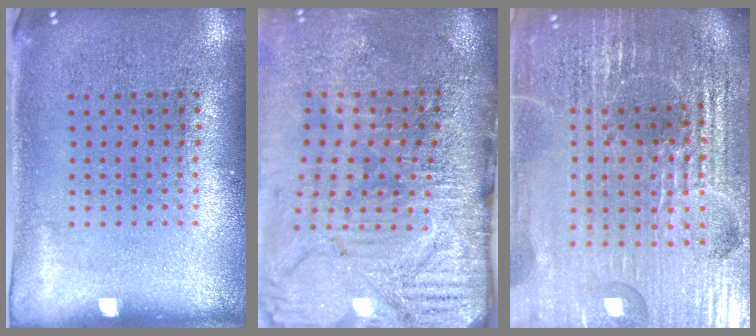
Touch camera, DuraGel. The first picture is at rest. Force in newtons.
{"total": 4.7, "press": 4.0, "slide": 2.5}
{"total": 6.8, "press": 5.9, "slide": 3.4}